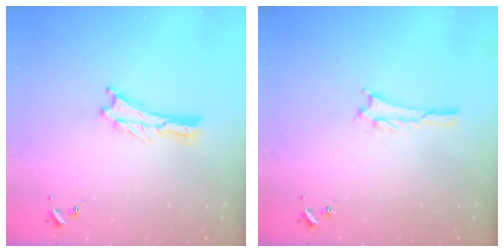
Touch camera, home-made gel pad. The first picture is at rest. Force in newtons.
{"total": 0.5, "press": 0.5, "slide": 0.1}